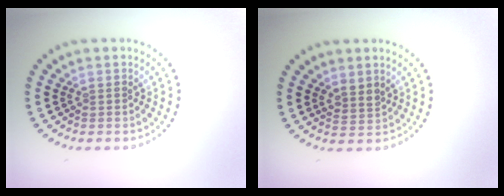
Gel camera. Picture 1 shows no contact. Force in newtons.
{"total": 1.5, "press": 1.2, "slide": 0.9}